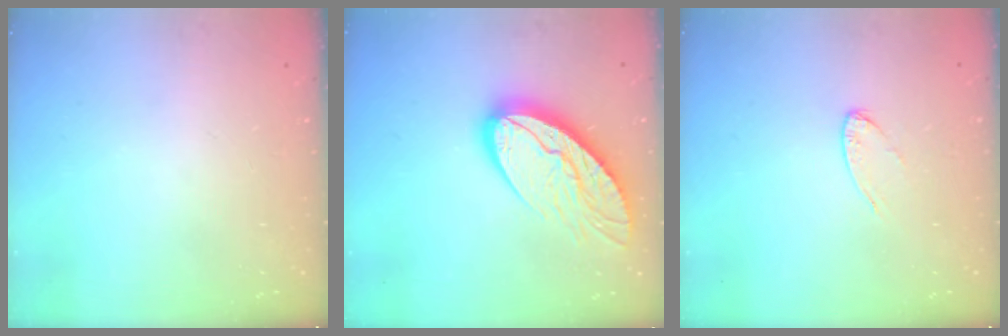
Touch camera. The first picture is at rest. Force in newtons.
{"total": 14.9, "press": 14.8, "slide": 1.8}
{"total": 6.7, "press": 6.7, "slide": 0.5}